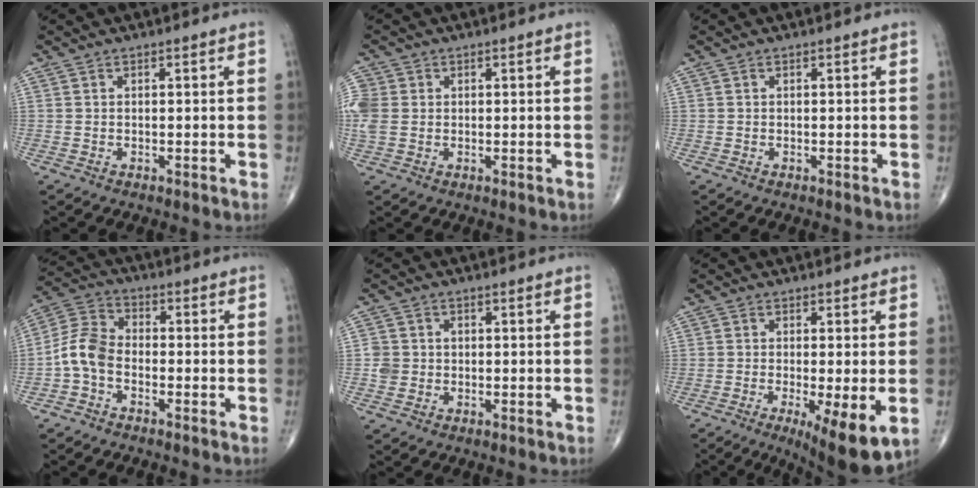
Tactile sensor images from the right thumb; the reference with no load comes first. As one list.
[{"total": 6.3, "force": [0.6, 5.2, 3.5], "torque": [-0.099, 0.011, 0.013]}, {"total": 0.0}, {"total": 7.3, "force": [-2.2, 4.9, 4.9], "torque": [-0.091, 0.027, -0.060]}, {"total": 3.1, "force": [-0.2, 3.0, 0.8], "torque": [0.005, 0.008, -0.005]}, {"total": 11.0, "force": [-3.5, 2.7, 10.0], "torque": [-0.155, -0.023, -0.049]}]